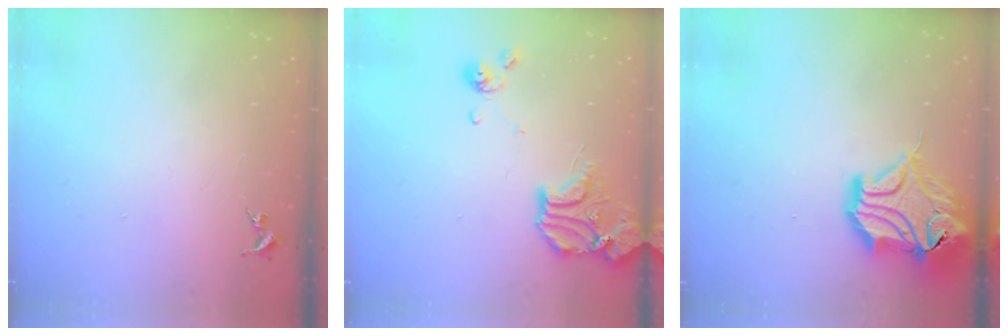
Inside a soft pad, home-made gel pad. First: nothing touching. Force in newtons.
{"total": 14.9, "press": 14.7, "slide": 2.2}
{"total": 20.0, "press": 19.8, "slide": 2.7}